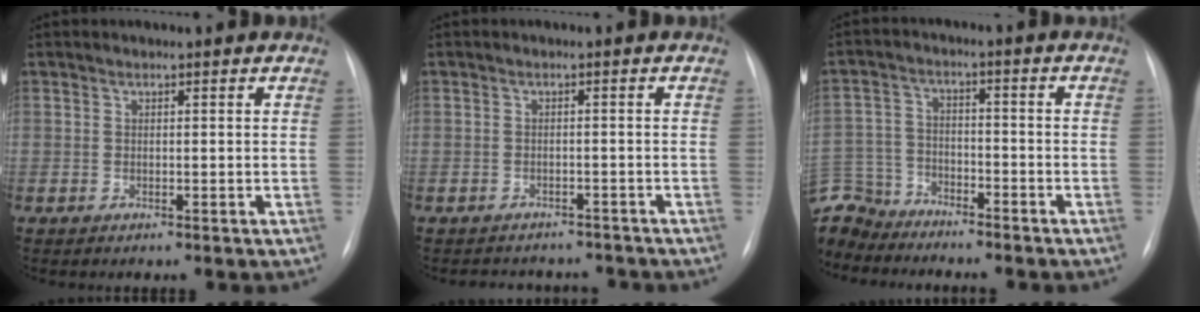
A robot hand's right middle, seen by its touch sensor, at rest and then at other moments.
{"total": 5.9, "force": [-5.3, 2.6, 0.1], "torque": [0.005, 0.015, -0.061]}
{"total": 12.5, "force": [-11.0, 5.5, 2.1], "torque": [-0.071, 0.015, -0.203]}